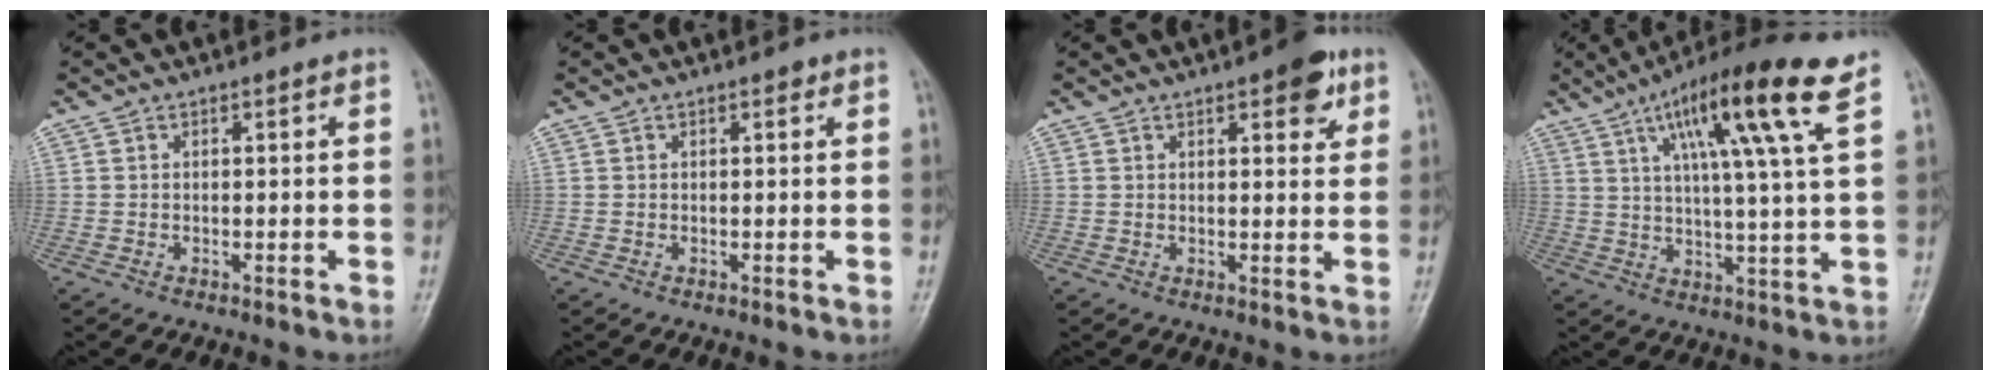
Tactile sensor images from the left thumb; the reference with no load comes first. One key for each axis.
{"total": 0.7, "fx": 0.4, "fy": 0.4, "fz": 0.5, "tx": -0.003, "ty": -0.001, "tz": 0.003}
{"total": 5.8, "fx": 3.1, "fy": 2.3, "fz": 4.4, "tx": -0.038, "ty": -0.010, "tz": 0.032}
{"total": 16.5, "fx": 8.4, "fy": 0.9, "fz": 14.2, "tx": -0.232, "ty": -0.018, "tz": 0.130}